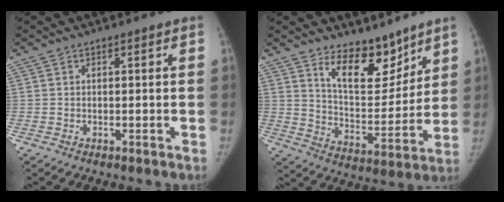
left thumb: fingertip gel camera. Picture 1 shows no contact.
{"total": 12.2, "force": [9.1, 5.6, 5.9], "torque": [-0.059, -0.082, 0.167]}